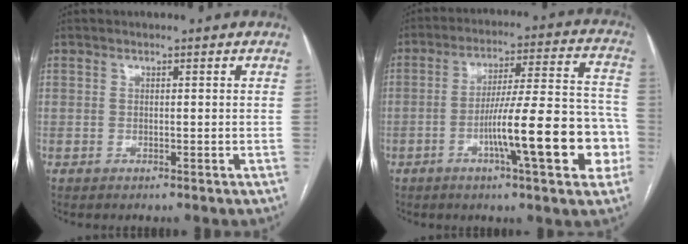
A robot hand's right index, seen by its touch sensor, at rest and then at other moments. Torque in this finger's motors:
{"motor_torque": [0.61, -0.04, 0.43, 0.21]}